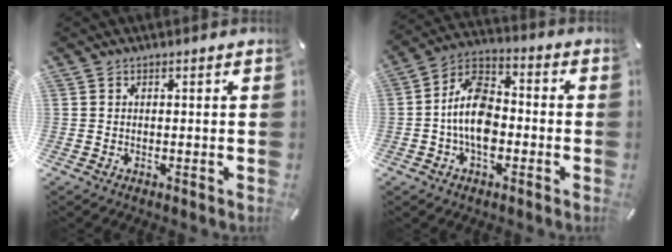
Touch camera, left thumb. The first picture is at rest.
{"total": 12.3, "force": [-2.9, 7.7, 9.1], "torque": [-0.180, 0.018, -0.054]}